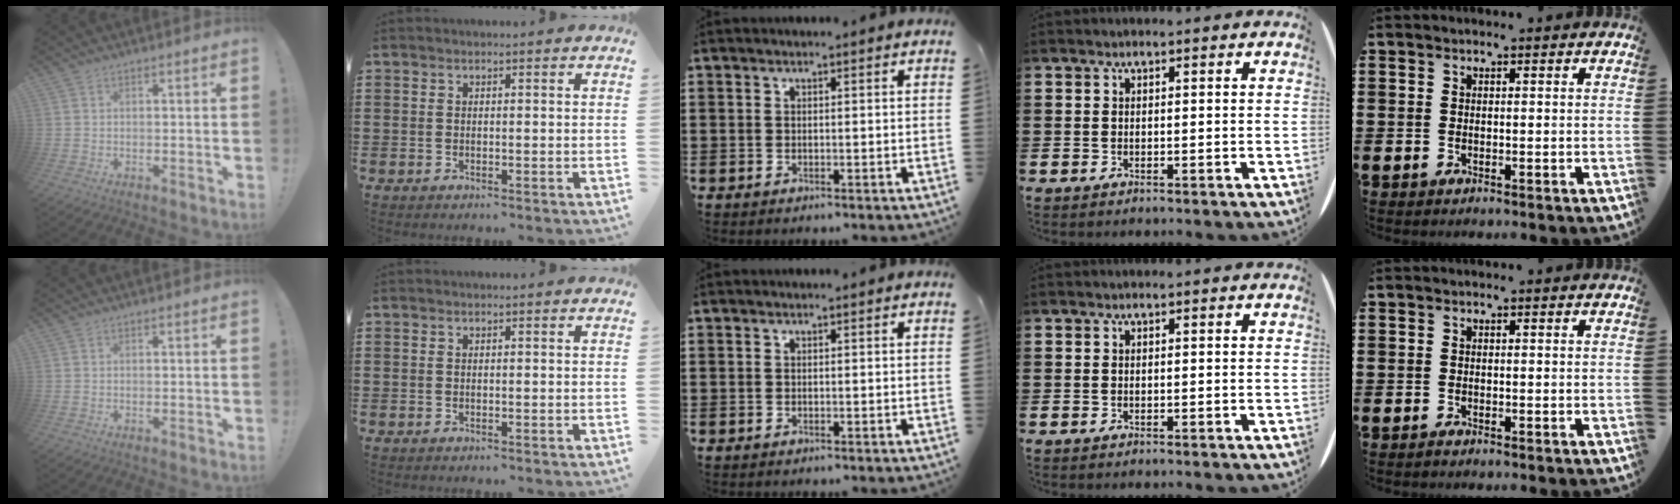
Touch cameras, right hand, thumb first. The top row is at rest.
{}